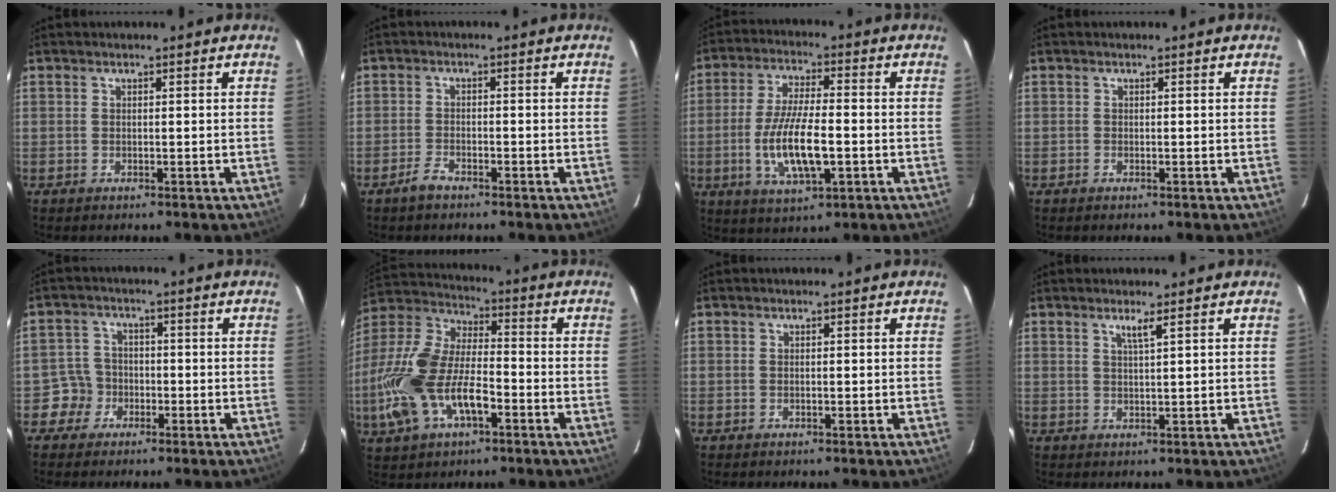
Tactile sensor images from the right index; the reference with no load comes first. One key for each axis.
{"total": 2.6, "fx": -2.2, "fy": 0.9, "fz": 1.1, "tx": -0.034, "ty": 0.002, "tz": -0.043}
{"total": 12.1, "fx": -2.8, "fy": 3.6, "fz": 11.2, "tx": -0.223, "ty": -0.008, "tz": -0.050}
{"total": 0.0}
{"total": 4.4, "fx": -2.0, "fy": 3.9, "fz": -0.2, "tx": 0.009, "ty": 0.022, "tz": -0.037}
{"total": 18.8, "fx": -6.2, "fy": 8.8, "fz": 15.4, "tx": -0.342, "ty": -0.009, "tz": -0.115}
{"total": 0.0}
{"total": 1.9, "fx": 1.1, "fy": -0.4, "fz": 1.5, "tx": -0.026, "ty": -0.003, "tz": 0.021}